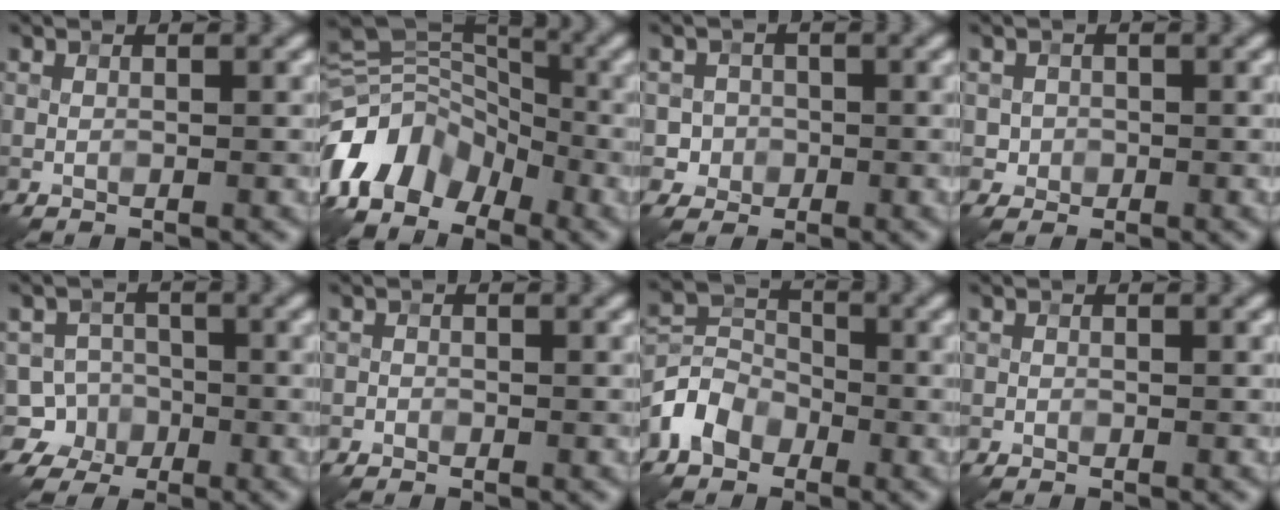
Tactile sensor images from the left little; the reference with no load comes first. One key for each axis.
{"total": 10.1, "fx": -5.8, "fy": 6.3, "fz": 5.4, "tx": -0.105, "ty": 0.008, "tz": -0.130}
{"total": 2.1, "fx": -0.6, "fy": 2.0, "fz": 0.1, "tx": 0.020, "ty": 0.006, "tz": -0.014}
{"total": 1.1, "fx": -0.1, "fy": 1.1, "fz": 0.0, "tx": 0.013, "ty": -0.001, "tz": -0.003}
{"total": 5.1, "fx": -2.1, "fy": 4.6, "fz": 0.5, "tx": 0.017, "ty": 0.001, "tz": -0.054}
{"total": 0.5, "fx": -0.5, "fy": 0.1, "fz": -0.1, "tx": 0.002, "ty": 0.001, "tz": -0.009}
{"total": 3.9, "fx": -2.4, "fy": 2.7, "fz": 1.4, "tx": -0.030, "ty": 0.007, "tz": -0.058}
{"total": 0.0}